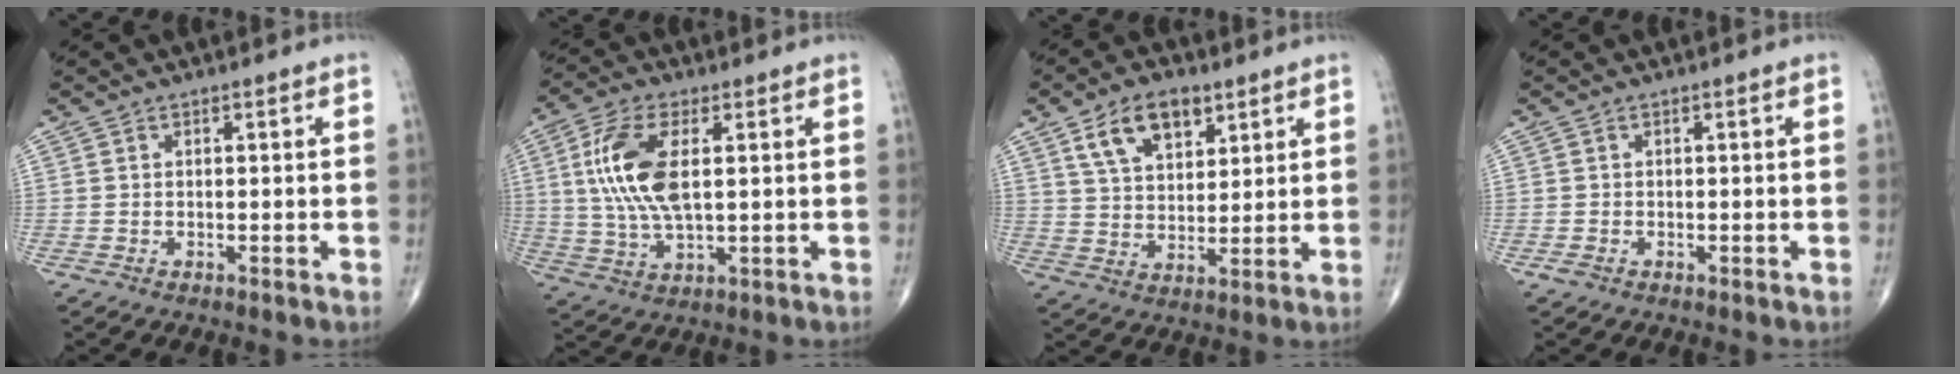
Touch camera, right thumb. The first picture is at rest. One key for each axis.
{"total": 12.6, "fx": 2.4, "fy": 5.5, "fz": 11.1, "tx": -0.237, "ty": -0.002, "tz": 0.049}
{"total": 10.4, "fx": 5.6, "fy": 5.9, "fz": 6.6, "tx": -0.096, "ty": -0.020, "tz": 0.103}
{"total": 0.8, "fx": -0.4, "fy": 0.6, "fz": 0.5, "tx": -0.013, "ty": -0.003, "tz": -0.008}